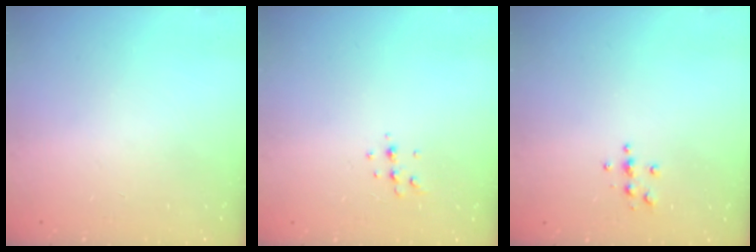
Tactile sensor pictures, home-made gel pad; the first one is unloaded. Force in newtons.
{"total": 4.8, "press": 4.7, "slide": 1.1}
{"total": 4.0, "press": 3.9, "slide": 0.4}